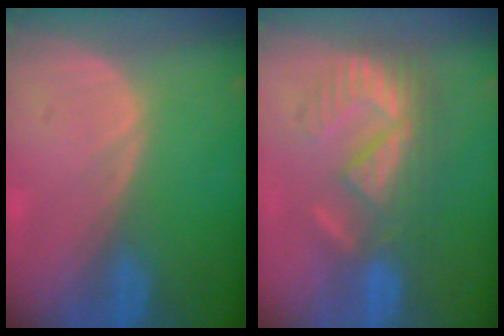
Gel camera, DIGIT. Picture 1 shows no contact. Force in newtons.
{"total": 9.5, "press": 8.1, "slide": 5.0}